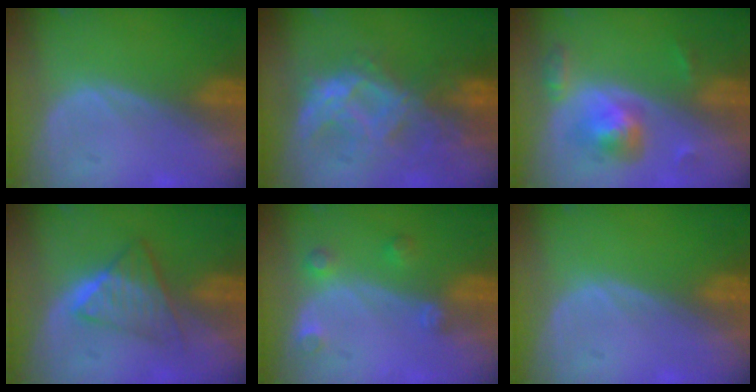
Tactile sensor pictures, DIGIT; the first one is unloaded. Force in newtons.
{"total": 8.8, "press": 8.6, "slide": 2.1}
{"total": 6.0, "press": 5.4, "slide": 2.7}
{"total": 6.4, "press": 5.6, "slide": 3.1}
{"total": 3.2, "press": 2.9, "slide": 1.3}
{"total": 0.0}